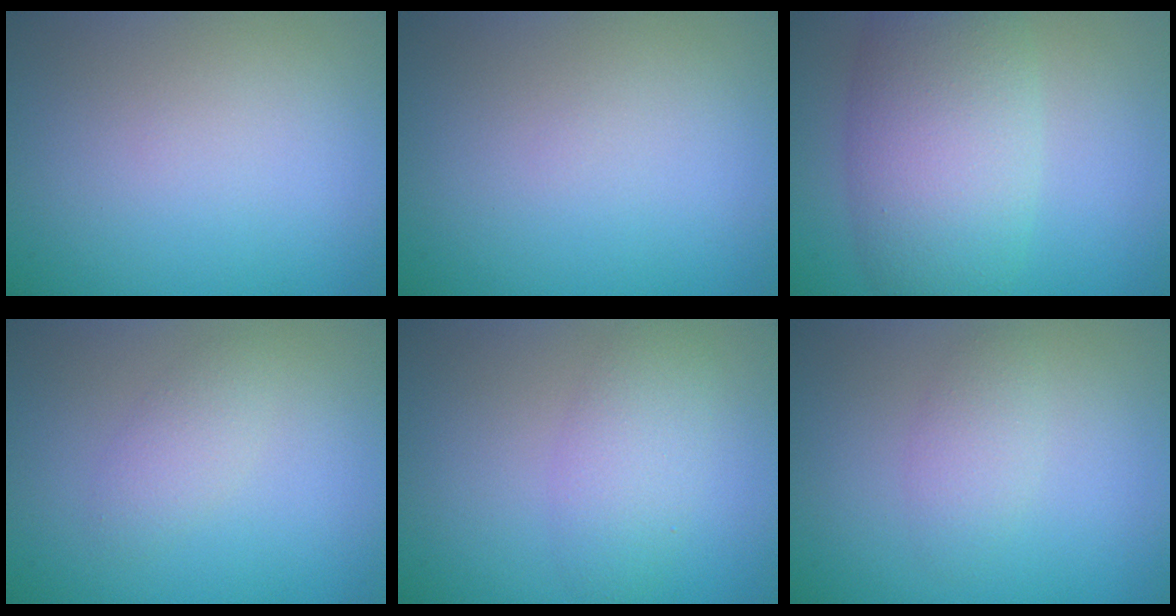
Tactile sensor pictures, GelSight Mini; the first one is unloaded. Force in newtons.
{"total": 0.0}
{"total": 8.1, "press": 8.1, "slide": 0.3}
{"total": 1.7, "press": 1.7, "slide": 0.1}
{"total": 3.1, "press": 3.1, "slide": 0.1}
{"total": 1.9, "press": 1.9, "slide": 0.0}